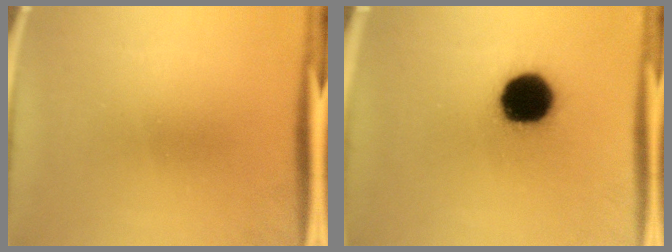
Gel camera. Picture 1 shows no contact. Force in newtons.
{"total": 13.5}